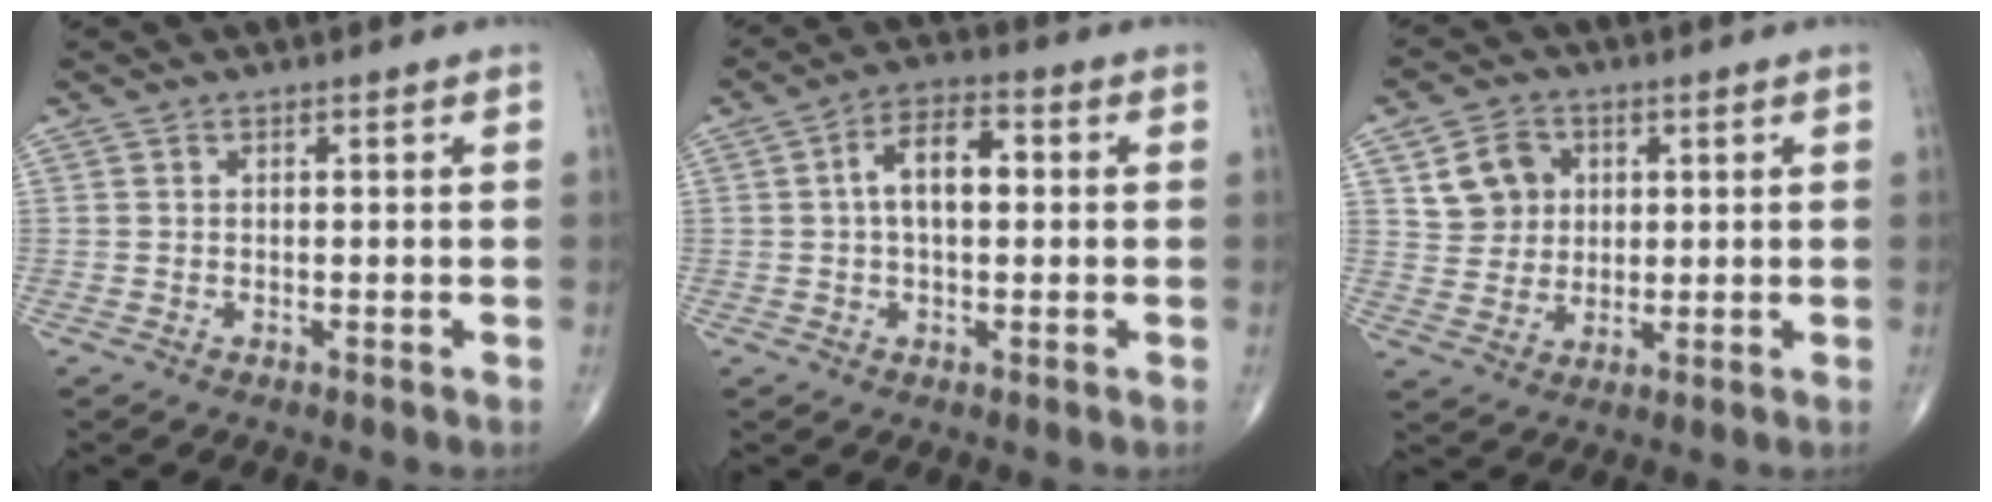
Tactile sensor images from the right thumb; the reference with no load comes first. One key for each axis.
{"total": 8.0, "fx": 0.8, "fy": 4.4, "fz": 6.7, "tx": -0.107, "ty": 0.023, "tz": 0.006}
{"total": 7.7, "fx": 2.5, "fy": 6.7, "fz": 3.0, "tx": -0.021, "ty": -0.006, "tz": 0.048}